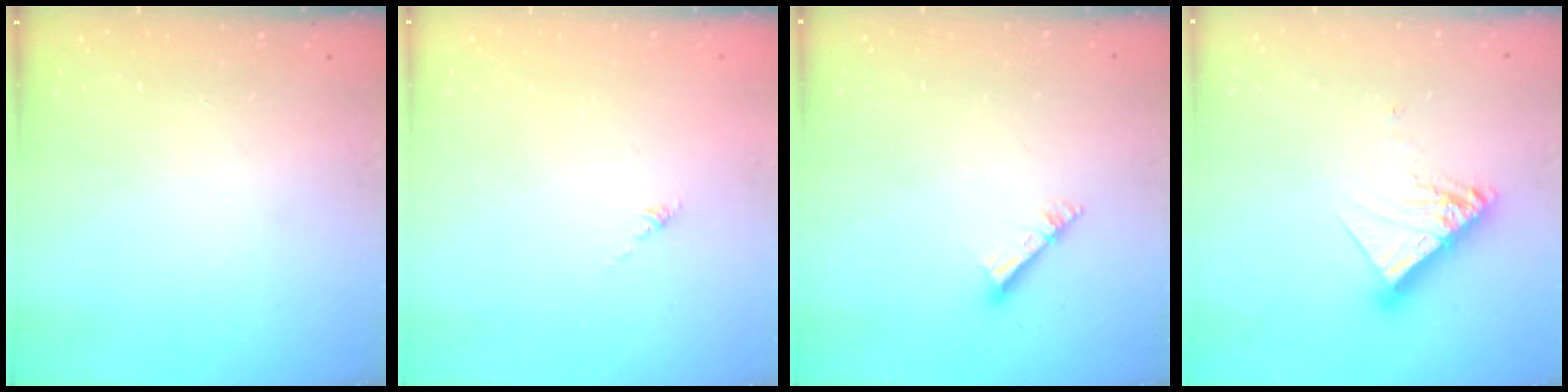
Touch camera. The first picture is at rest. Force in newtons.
{"total": 0.0}
{"total": 4.1, "press": 4.1, "slide": 0.2}
{"total": 12.0, "press": 11.9, "slide": 0.2}